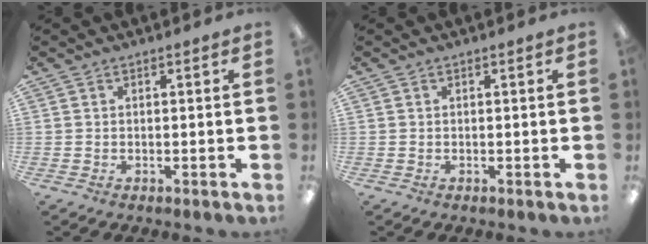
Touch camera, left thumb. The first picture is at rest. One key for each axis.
{"total": 0.0}